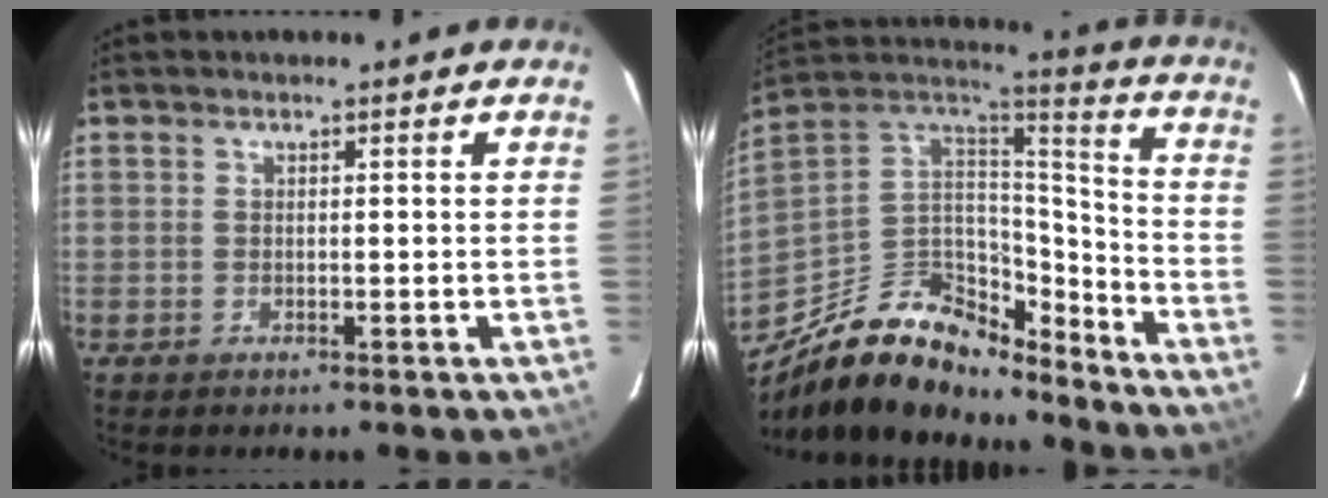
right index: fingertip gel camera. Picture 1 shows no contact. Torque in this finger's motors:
{"motor_torque": [0.83, -0.86, 0.21, 0.00]}